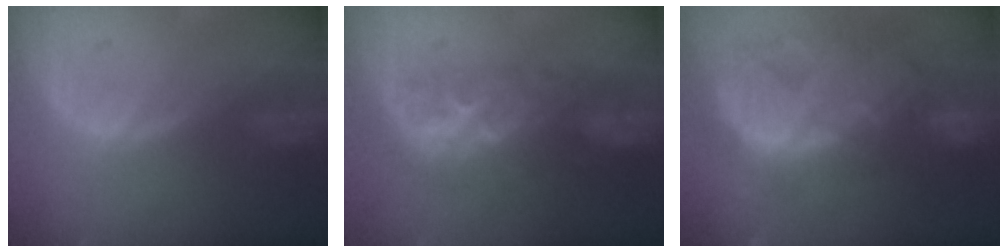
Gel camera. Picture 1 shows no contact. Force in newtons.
{"total": 8.1, "press": 7.7, "slide": 2.5}
{"total": 13.7, "press": 11.7, "slide": 7.2}